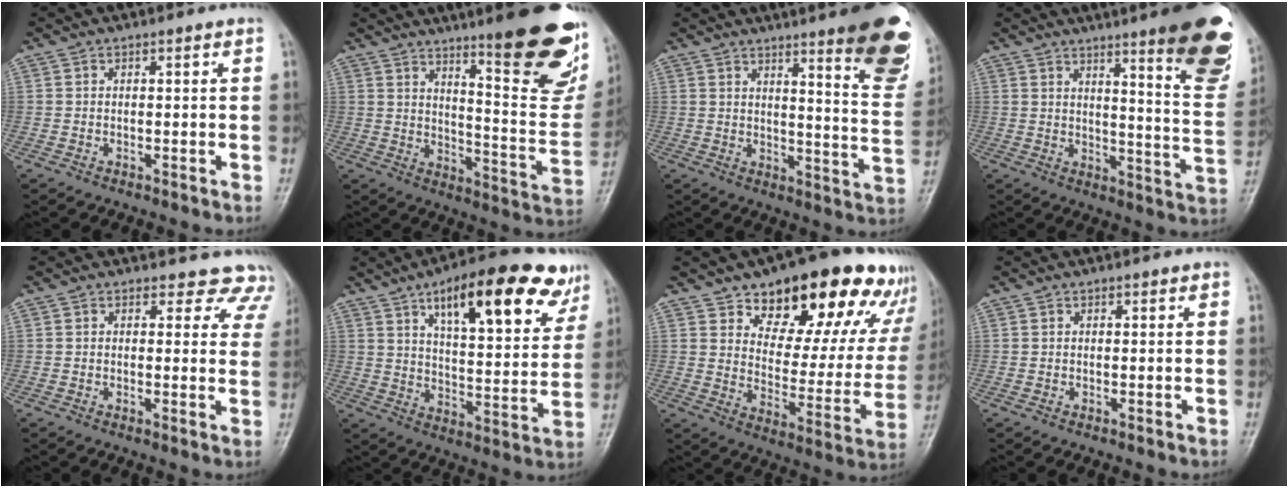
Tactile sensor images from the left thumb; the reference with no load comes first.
{"total": 23.5, "force": [15.1, 4.7, 17.4], "torque": [-0.197, -0.097, 0.210]}
{"total": 18.1, "force": [11.4, 3.1, 13.7], "torque": [-0.137, -0.073, 0.140]}
{"total": 19.8, "force": [12.0, 3.1, 15.5], "torque": [-0.165, -0.072, 0.152]}
{"total": 7.9, "force": [6.9, 3.9, 0.0], "torque": [0.058, -0.029, 0.042]}
{"total": 22.4, "force": [12.5, 8.0, 16.8], "torque": [-0.200, -0.034, 0.183]}
{"total": 23.6, "force": [15.8, 11.3, 13.4], "torque": [-0.130, -0.070, 0.215]}
{"total": 0.5, "force": [0.3, 0.4, 0.2], "torque": [0.004, -0.001, 0.001]}